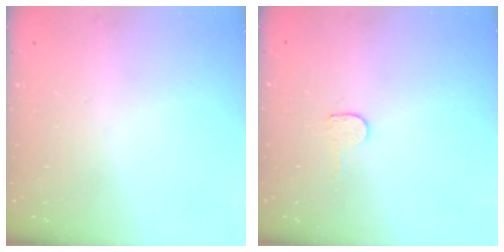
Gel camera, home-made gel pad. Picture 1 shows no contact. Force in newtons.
{"total": 2.3, "press": 2.3, "slide": 0.2}